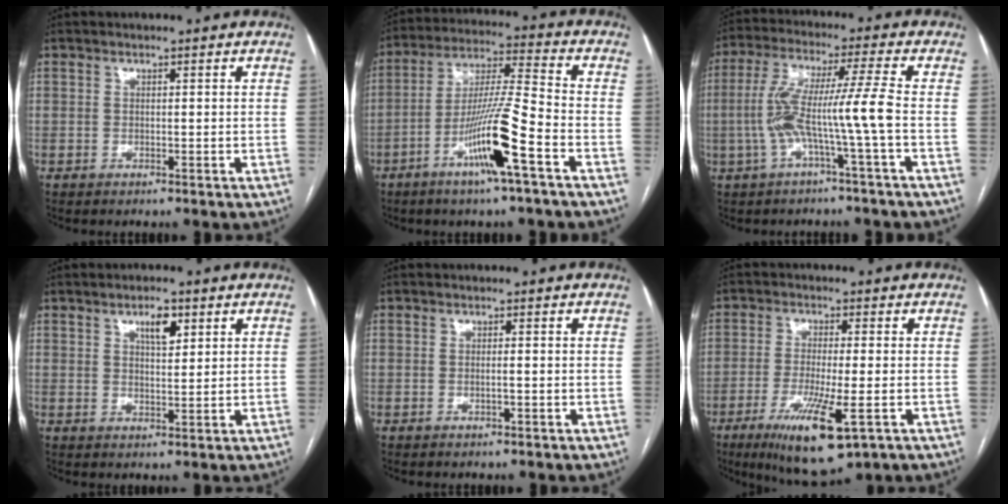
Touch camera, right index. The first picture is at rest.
{"total": 13.0, "force": [-5.9, -0.4, 11.6], "torque": [-0.223, -0.004, -0.112]}
{"total": 9.6, "force": [-2.4, -1.3, 9.2], "torque": [-0.195, 0.024, -0.045]}
{"total": 3.9, "force": [2.0, 1.4, 3.1], "torque": [-0.050, 0.001, 0.034]}
{"total": 1.0, "force": [-0.3, 0.1, 0.9], "torque": [-0.019, 0.000, -0.004]}
{"total": 11.3, "force": [-5.0, 1.7, 9.9], "torque": [-0.182, -0.033, -0.079]}